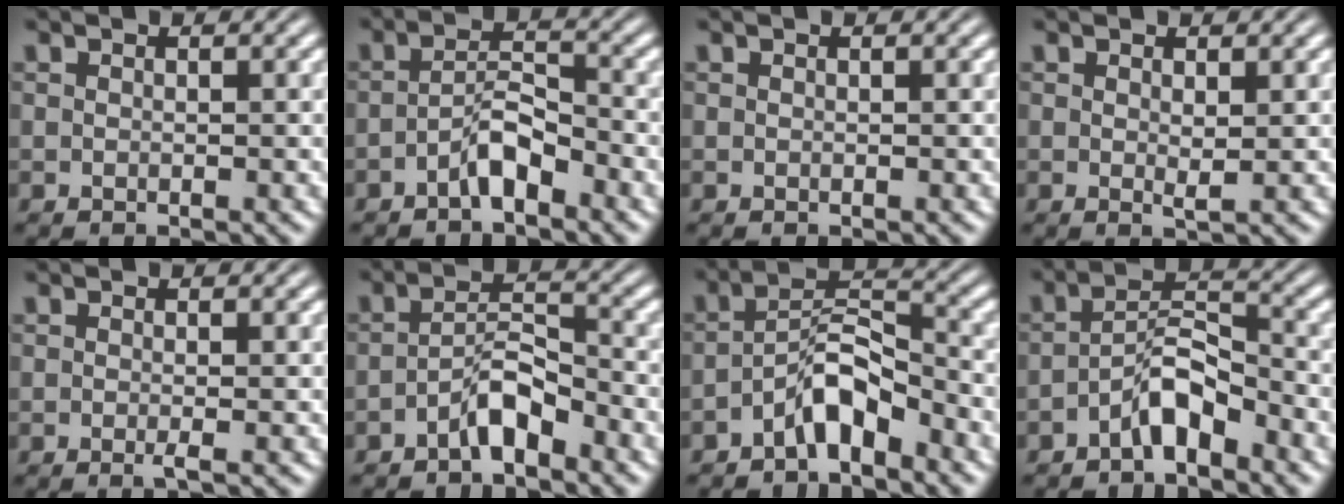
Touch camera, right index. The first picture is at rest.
{"total": 2.9, "force": [-2.3, 0.2, 1.8], "torque": [-0.012, -0.005, -0.037]}
{"total": 0.0}
{"total": 0.8, "force": [0.4, -0.2, 0.7], "torque": [-0.014, -0.010, 0.011]}
{"total": 0.7, "force": [-0.4, 0.0, 0.6], "torque": [-0.017, -0.006, -0.007]}
{"total": 3.2, "force": [-2.5, 0.4, 2.0], "torque": [-0.011, -0.005, -0.041]}
{"total": 4.0, "force": [-2.5, 1.1, 3.0], "torque": [-0.032, -0.007, -0.038]}
{"total": 3.6, "force": [-2.5, 0.8, 2.4], "torque": [-0.021, -0.004, -0.041]}